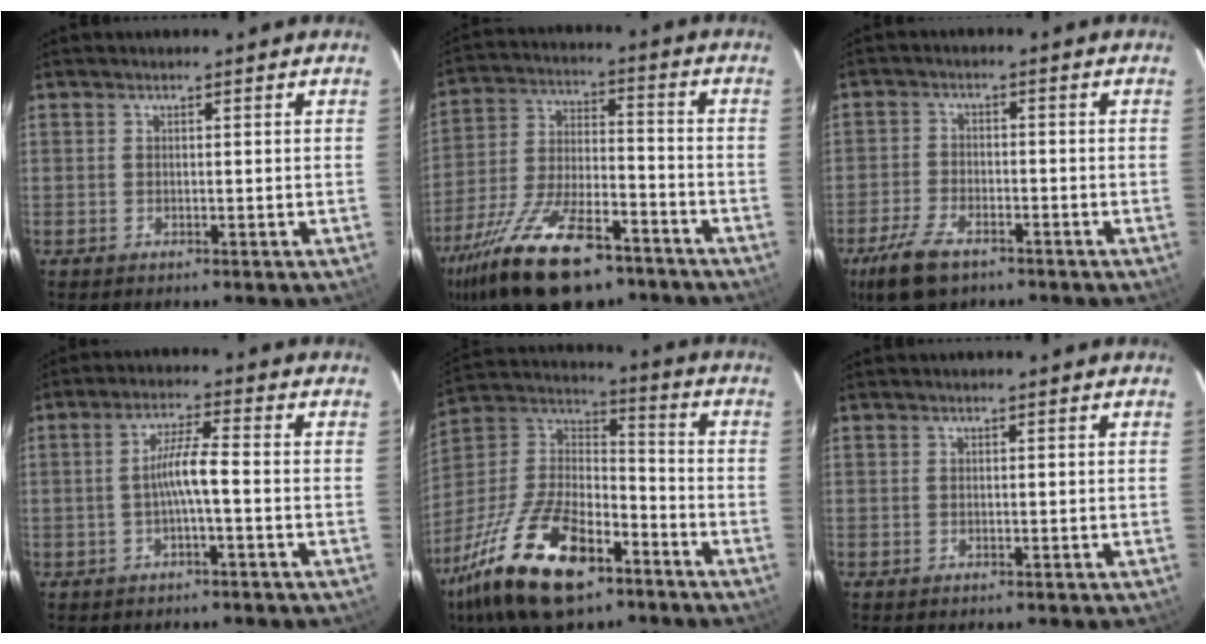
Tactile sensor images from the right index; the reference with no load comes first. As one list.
[{"total": 21.7, "force": [-14.7, 8.6, 13.5], "torque": [-0.271, -0.034, -0.244]}, {"total": 9.1, "force": [-6.1, 4.3, 5.2], "torque": [-0.138, -0.014, -0.116]}, {"total": 4.7, "force": [-1.4, -0.1, 4.5], "torque": [-0.091, 0.009, -0.024]}, {"total": 24.0, "force": [-14.0, 10.9, 16.2], "torque": [-0.343, -0.015, -0.247]}, {"total": 0.0}]